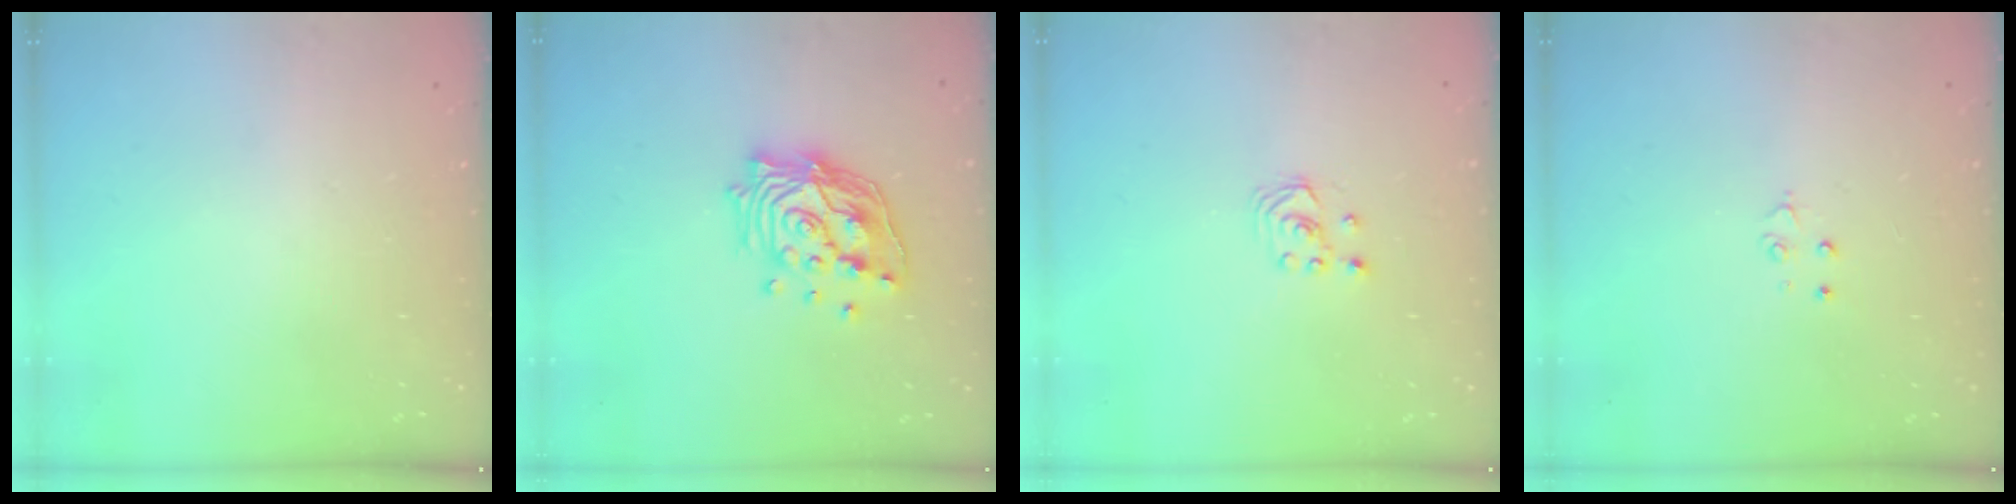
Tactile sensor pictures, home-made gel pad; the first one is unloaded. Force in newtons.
{"total": 17.1, "press": 17.1, "slide": 1.3}
{"total": 1.9, "press": 1.9, "slide": 0.2}
{"total": 2.8, "press": 2.8, "slide": 0.3}